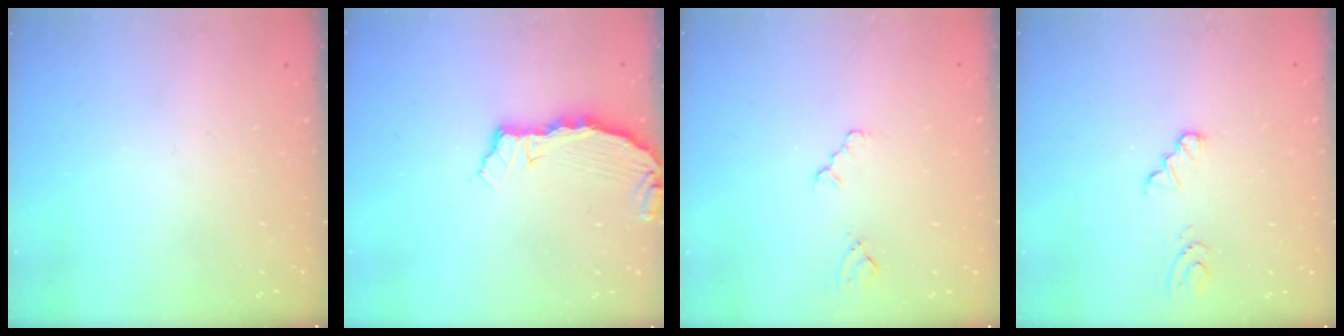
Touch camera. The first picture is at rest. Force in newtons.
{"total": 4.7, "press": 4.7, "slide": 0.1}
{"total": 2.3, "press": 2.2, "slide": 0.4}
{"total": 1.1, "press": 1.1, "slide": 0.2}